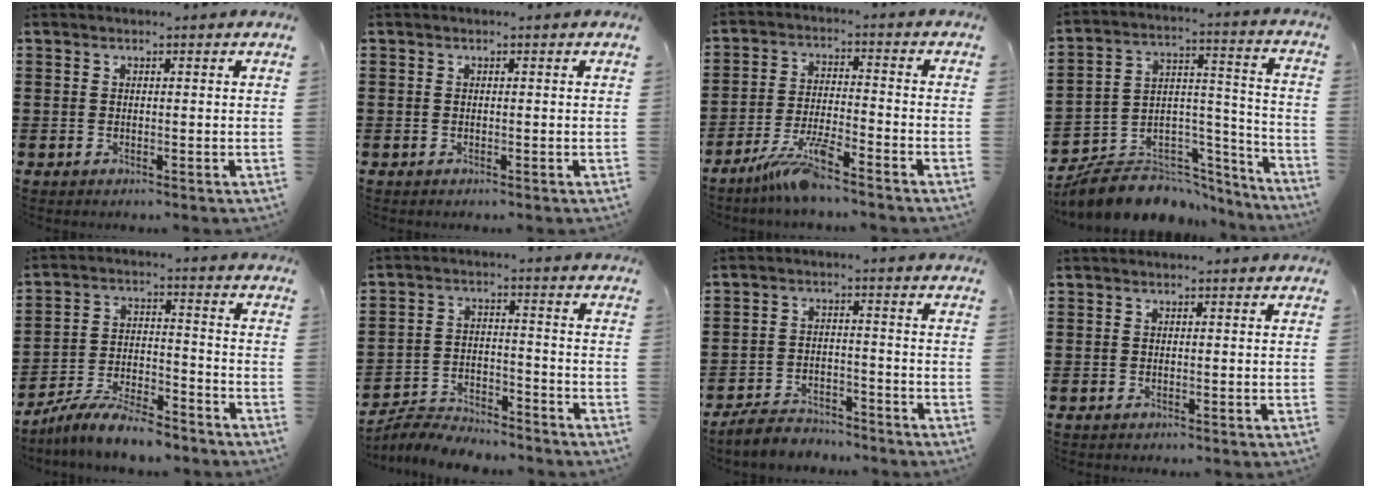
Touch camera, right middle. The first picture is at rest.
{"total": 0.0}
{"total": 6.8, "force": [-5.5, 0.3, 4.0], "torque": [-0.090, -0.014, -0.106]}
{"total": 7.1, "force": [-6.5, 2.8, 0.9], "torque": [-0.020, 0.004, -0.124]}
{"total": 7.6, "force": [-7.1, 0.8, 2.8], "torque": [-0.054, 0.008, -0.135]}
{"total": 5.7, "force": [-5.6, 0.8, 0.7], "torque": [-0.019, 0.010, -0.114]}
{"total": 4.3, "force": [-4.1, 1.0, 0.6], "torque": [-0.019, 0.008, -0.088]}
{"total": 0.0}